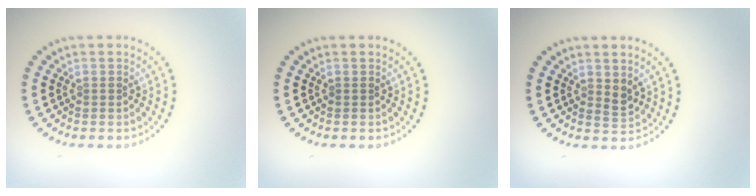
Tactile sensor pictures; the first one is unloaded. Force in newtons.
{"total": 0.0}
{"total": 1.2, "press": 1.1, "slide": 0.5}